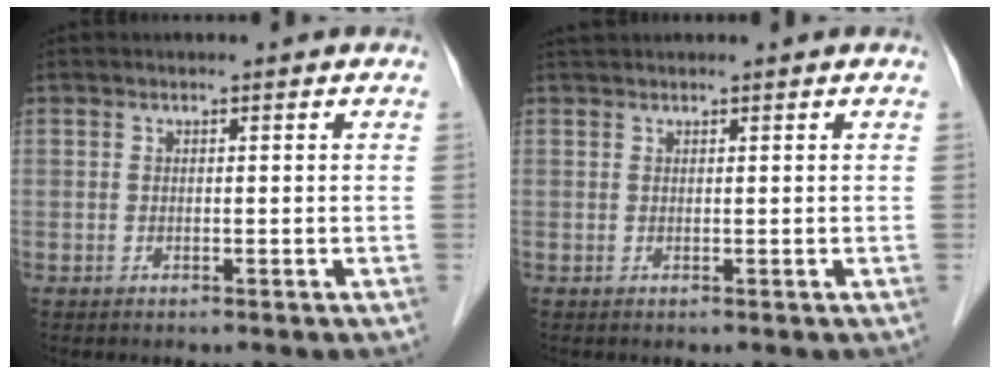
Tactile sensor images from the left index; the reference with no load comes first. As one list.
[{"total": 1.1, "force": [1.1, -0.1, 0.3], "torque": [-0.008, 0.014, 0.027]}]